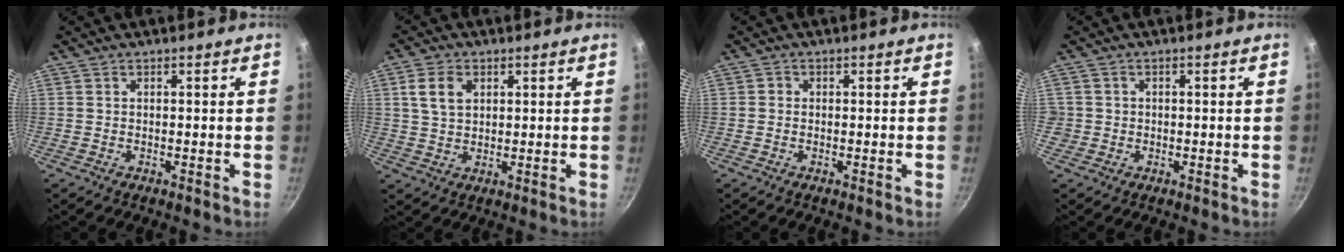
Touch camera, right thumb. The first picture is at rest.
{"total": 5.8, "force": [2.0, 4.0, 3.7], "torque": [-0.058, -0.001, 0.038]}
{"total": 0.8, "force": [-0.1, 0.8, 0.2], "torque": [0.000, 0.003, -0.004]}
{"total": 2.0, "force": [-0.2, 1.9, 0.2], "torque": [0.008, 0.010, 0.000]}